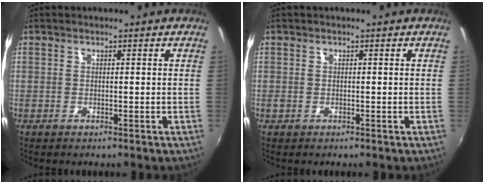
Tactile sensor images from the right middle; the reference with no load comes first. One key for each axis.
{"total": 0.7, "fx": -0.2, "fy": 0.5, "fz": 0.4, "tx": -0.007, "ty": -0.002, "tz": -0.005}